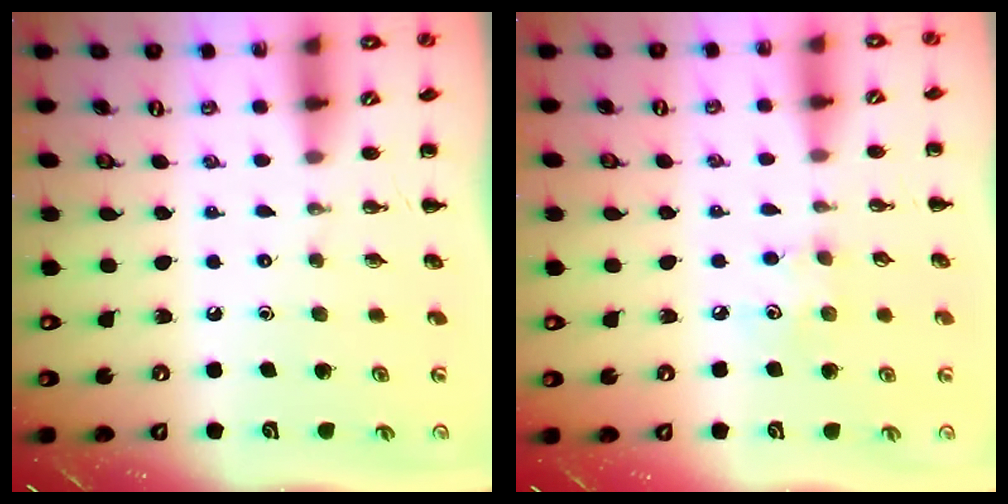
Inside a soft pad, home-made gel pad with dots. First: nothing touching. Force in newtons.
{"total": 4.3, "press": 4.3, "slide": 0.9}